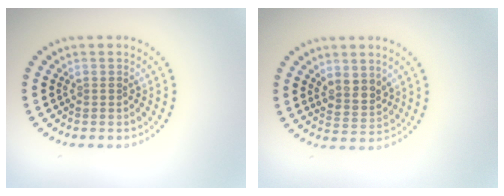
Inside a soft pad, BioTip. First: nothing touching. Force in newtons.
{"total": 2.5, "press": 2.2, "slide": 1.2}